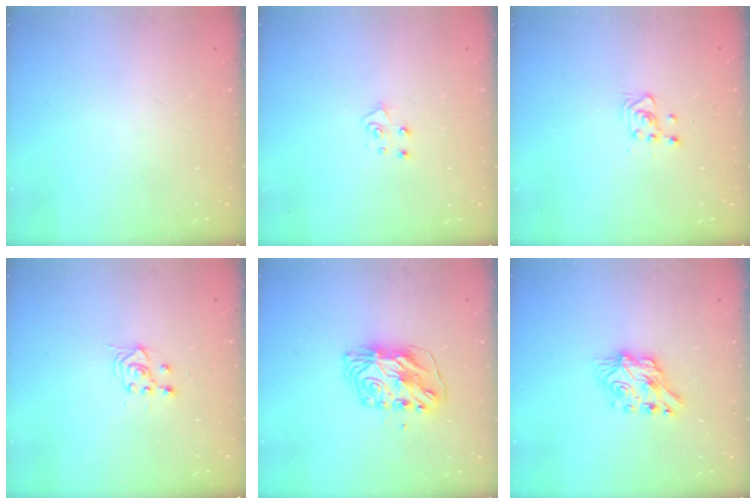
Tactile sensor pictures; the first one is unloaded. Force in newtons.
{"total": 5.1, "press": 5.1, "slide": 0.5}
{"total": 3.6, "press": 3.5, "slide": 0.8}
{"total": 3.0, "press": 2.6, "slide": 1.3}
{"total": 8.4, "press": 8.4, "slide": 0.8}
{"total": 8.2, "press": 8.2, "slide": 0.7}